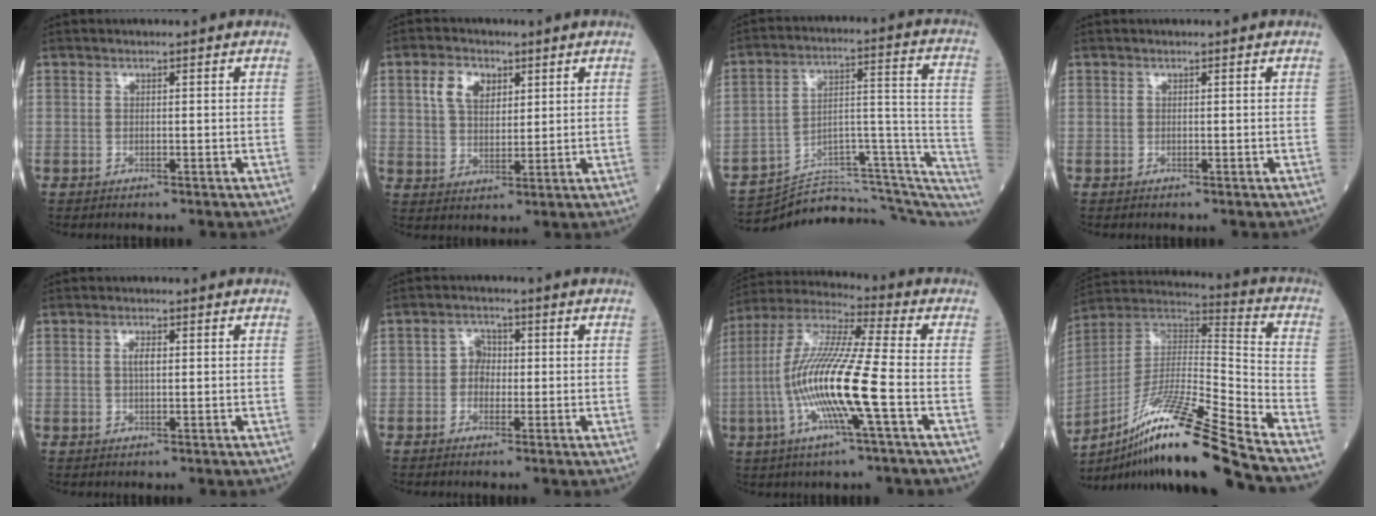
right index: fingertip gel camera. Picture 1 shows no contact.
{"total": 5.9, "force": [2.6, 3.6, 3.9], "torque": [-0.081, 0.015, 0.055]}
{"total": 25.8, "force": [-24.2, 4.3, 8.1], "torque": [-0.059, 0.057, -0.327]}
{"total": 0.0}
{"total": 1.9, "force": [0.4, 0.6, 1.7], "torque": [-0.036, 0.002, 0.010]}
{"total": 2.6, "force": [-0.3, 2.1, 1.4], "torque": [-0.016, 0.010, -0.008]}
{"total": 16.1, "force": [-3.5, 0.2, 15.7], "torque": [-0.321, -0.005, -0.075]}
{"total": 22.4, "force": [-16.3, -0.9, 15.3], "torque": [-0.290, -0.015, -0.296]}